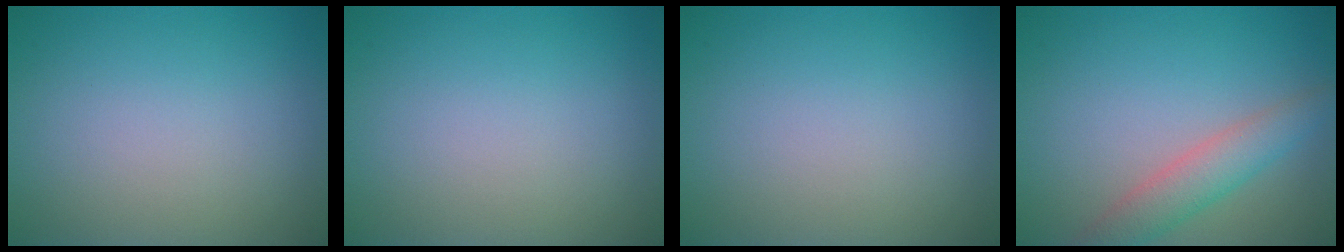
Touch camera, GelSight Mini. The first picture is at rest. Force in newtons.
{"total": 0.0}
{"total": 0.0}
{"total": 3.4, "press": 3.4, "slide": 0.2}